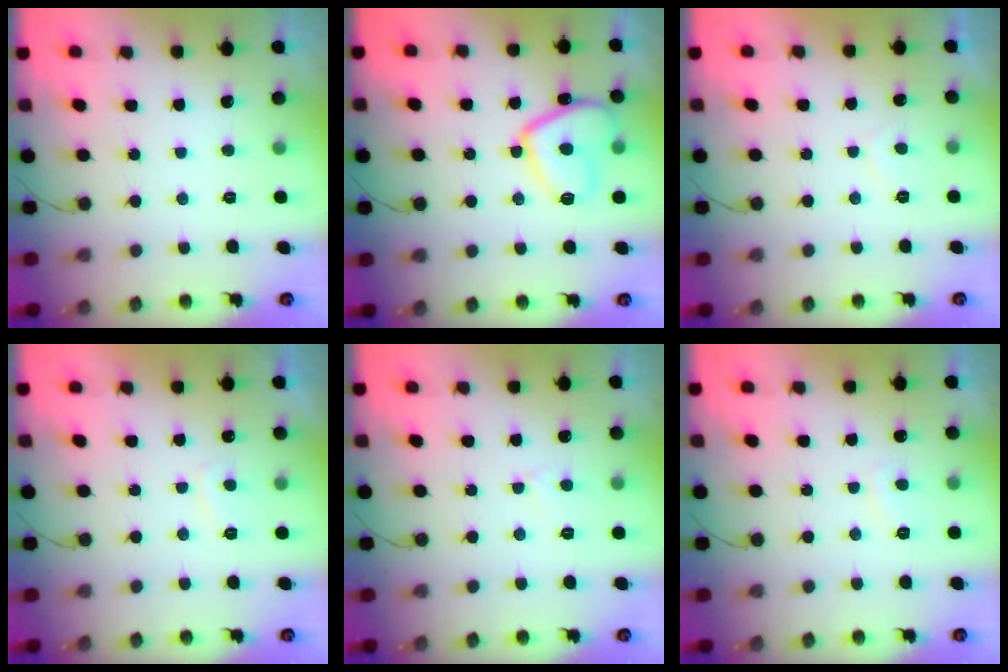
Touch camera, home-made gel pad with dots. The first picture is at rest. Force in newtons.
{"total": 11.9, "press": 11.9, "slide": 1.2}
{"total": 0.9, "press": 0.6, "slide": 0.7}
{"total": 2.3, "press": 2.2, "slide": 0.7}
{"total": 2.3, "press": 2.3, "slide": 0.2}
{"total": 2.6, "press": 2.5, "slide": 0.6}